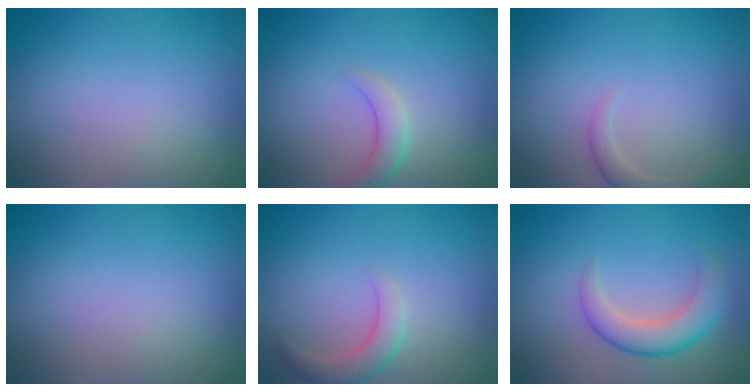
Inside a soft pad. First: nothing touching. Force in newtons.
{"total": 2.3, "press": 2.2, "slide": 0.1}
{"total": 1.9, "press": 1.9, "slide": 0.2}
{"total": 0.0}
{"total": 2.5, "press": 2.5, "slide": 0.2}
{"total": 4.1, "press": 4.1, "slide": 0.4}